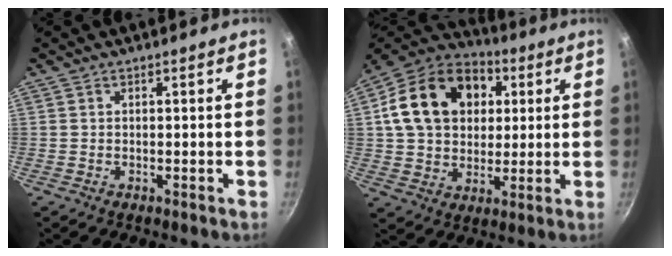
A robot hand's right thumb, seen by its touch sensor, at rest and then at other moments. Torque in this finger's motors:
{"motor_torque": [0.39, 3.54, 0.70, -0.30, 0.29]}